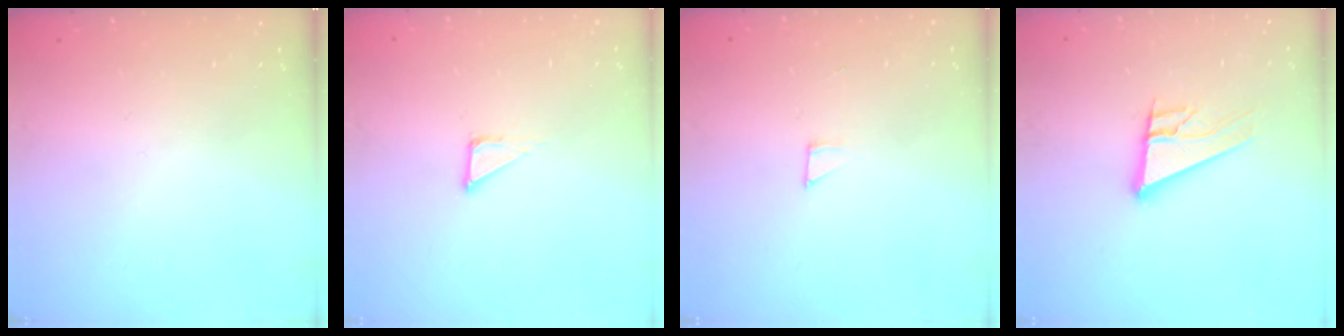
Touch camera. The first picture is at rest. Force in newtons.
{"total": 3.5, "press": 3.5, "slide": 0.2}
{"total": 2.6, "press": 2.6, "slide": 0.1}
{"total": 11.4, "press": 11.3, "slide": 2.0}